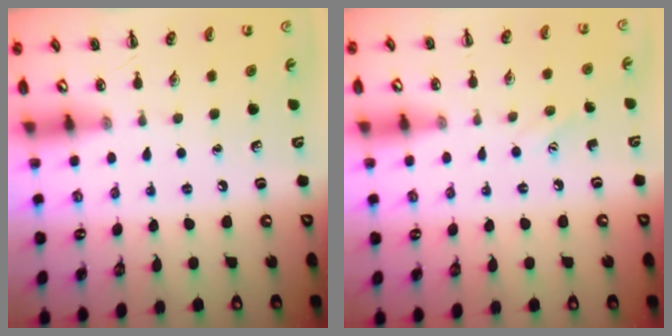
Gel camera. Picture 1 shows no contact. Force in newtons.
{"total": 4.9, "press": 4.7, "slide": 1.2}